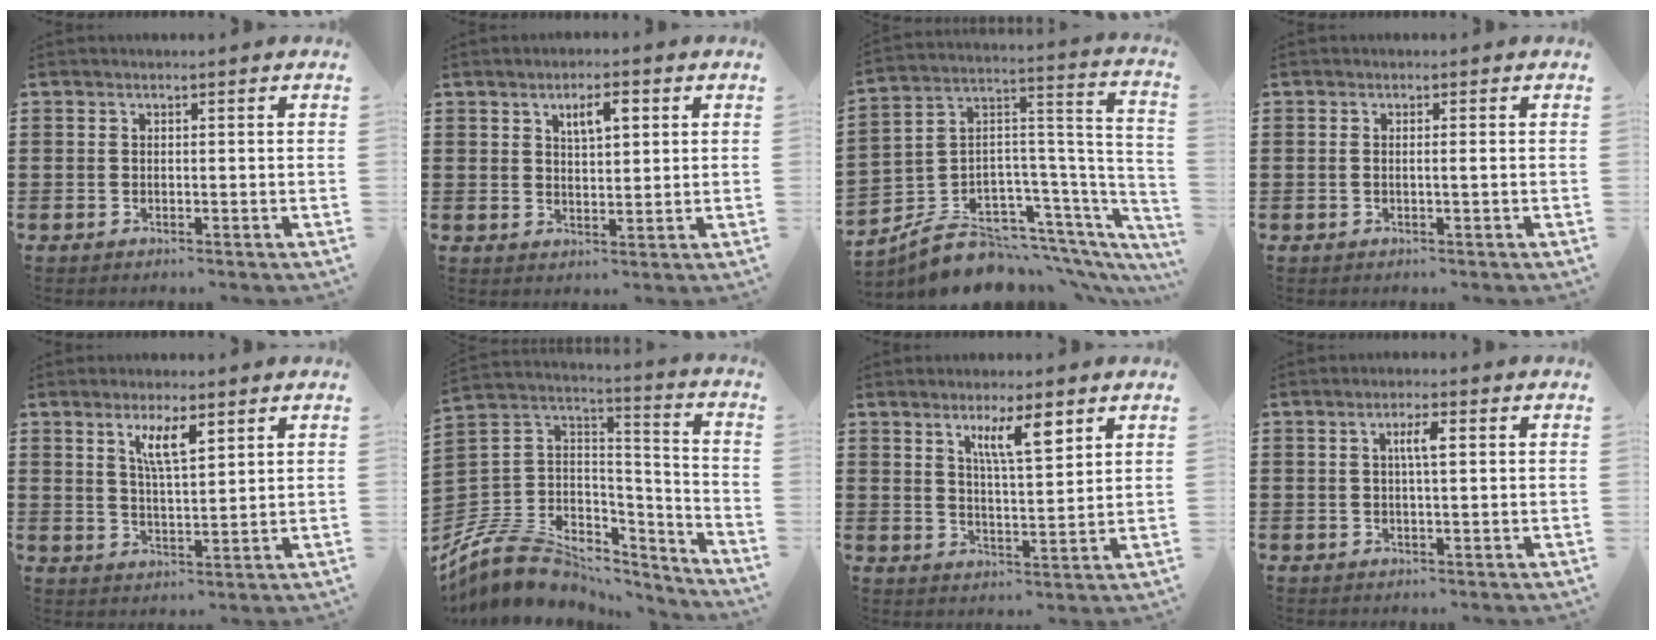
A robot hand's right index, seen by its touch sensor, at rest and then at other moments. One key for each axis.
{"total": 3.9, "fx": 1.7, "fy": 1.4, "fz": 3.1, "tx": -0.049, "ty": 0.002, "tz": 0.024}
{"total": 7.2, "fx": -5.1, "fy": 4.6, "fz": 2.2, "tx": -0.048, "ty": -0.005, "tz": -0.088}
{"total": 0.9, "fx": 0.0, "fy": -0.1, "fz": 0.9, "tx": -0.018, "ty": -0.003, "tz": 0.000}
{"total": 5.3, "fx": 2.8, "fy": 1.5, "fz": 4.3, "tx": -0.085, "ty": 0.003, "tz": 0.046}
{"total": 9.5, "fx": -6.5, "fy": 5.9, "fz": 3.6, "tx": -0.096, "ty": 0.010, "tz": -0.124}
{"total": 6.7, "fx": 3.7, "fy": 1.6, "fz": 5.3, "tx": -0.097, "ty": 0.002, "tz": 0.059}
{"total": 3.2, "fx": 0.7, "fy": 0.7, "fz": 3.1, "tx": -0.061, "ty": 0.006, "tz": 0.008}